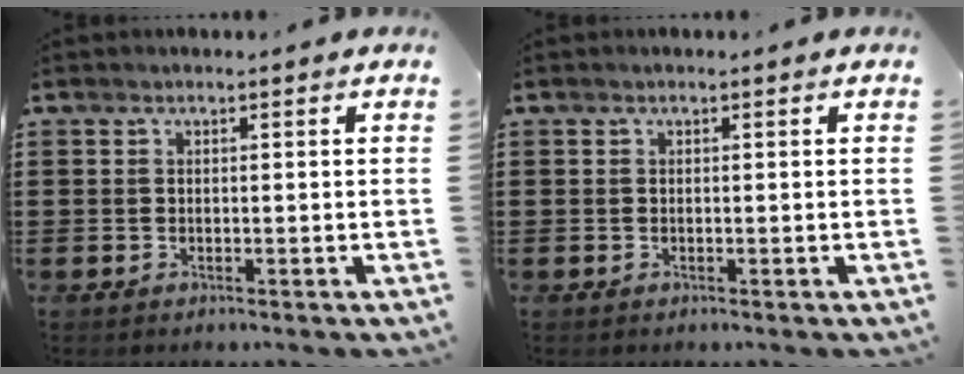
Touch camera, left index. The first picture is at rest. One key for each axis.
{"total": 0.0}